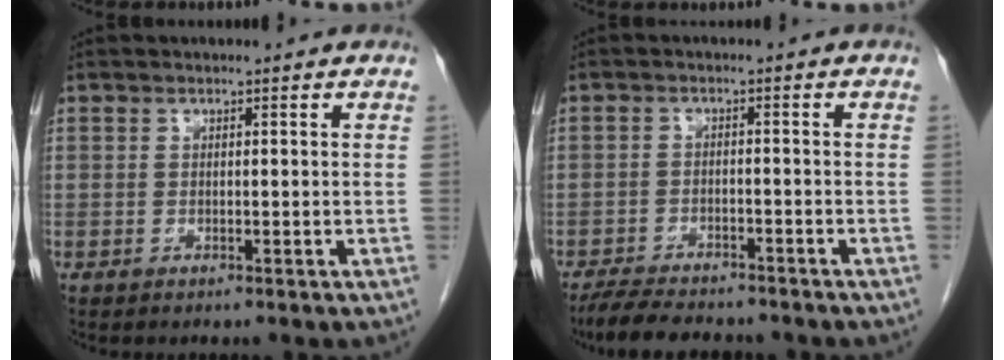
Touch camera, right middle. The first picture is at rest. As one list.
[{"total": 8.6, "force": [-7.6, 2.1, 3.5], "torque": [-0.060, -0.016, -0.118]}]